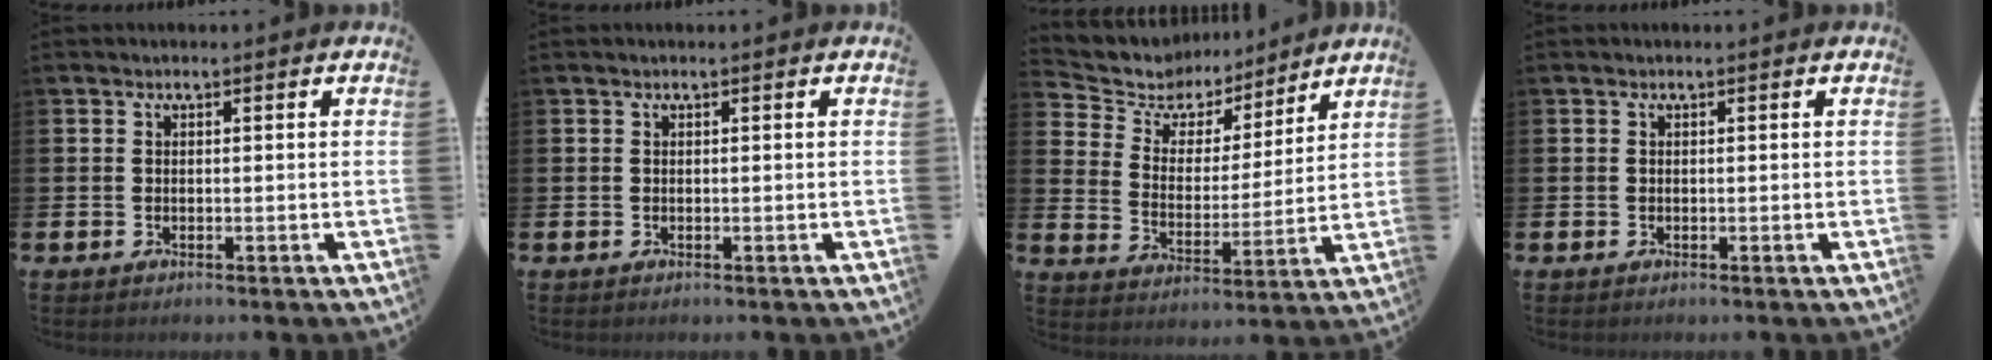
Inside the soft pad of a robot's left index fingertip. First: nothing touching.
{"total": 0.0}
{"total": 7.1, "force": [6.1, 3.4, 0.8], "torque": [-0.050, -0.050, 0.104]}
{"total": 0.0}